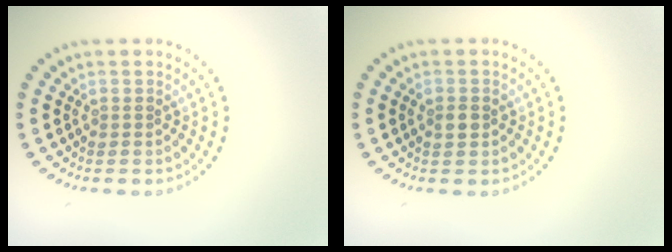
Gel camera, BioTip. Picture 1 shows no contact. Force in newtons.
{"total": 1.5, "press": 1.5, "slide": 0.1}